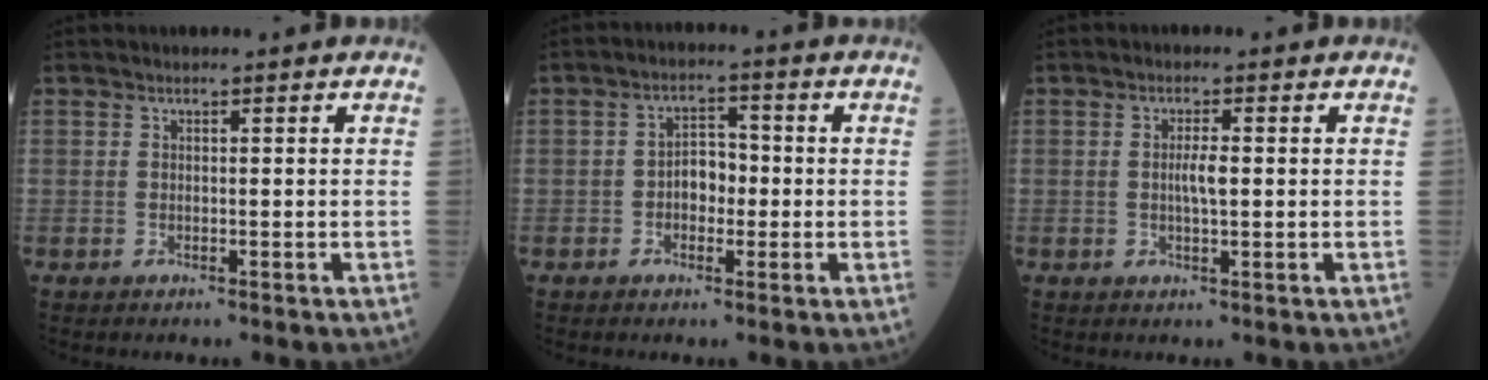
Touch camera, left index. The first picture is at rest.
{"total": 4.0, "force": [-1.0, 2.6, 3.0], "torque": [-0.048, 0.012, -0.021]}
{"total": 2.5, "force": [-0.2, 0.5, 2.5], "torque": [-0.049, -0.003, -0.004]}